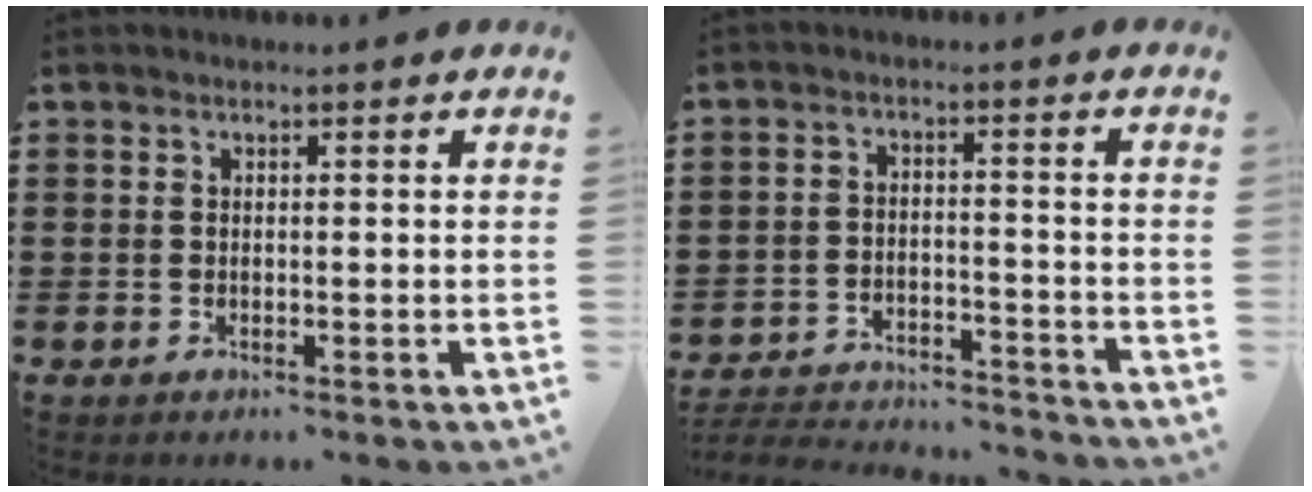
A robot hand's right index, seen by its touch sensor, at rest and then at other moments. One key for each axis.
{"total": 4.0, "fx": -3.9, "fy": 0.3, "fz": 0.6, "tx": -0.023, "ty": 0.000, "tz": -0.086}